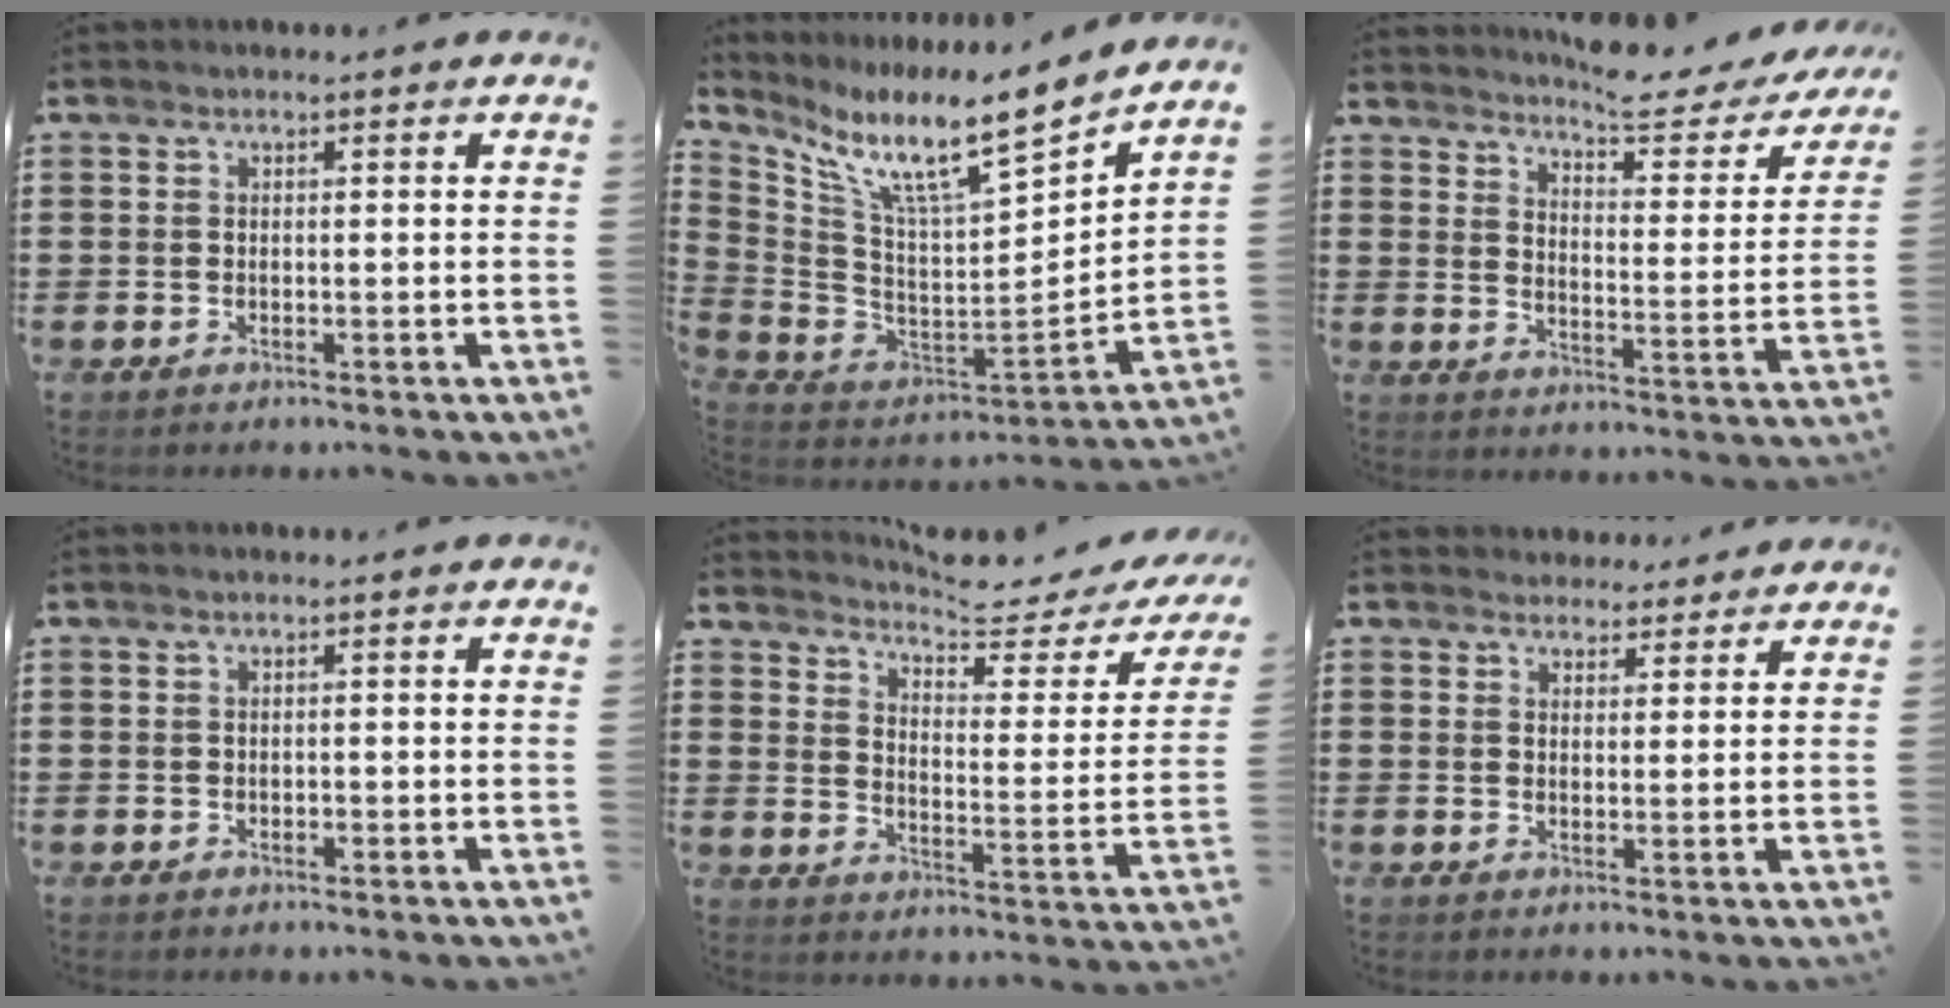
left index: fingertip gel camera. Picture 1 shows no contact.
{"total": 10.8, "force": [7.5, 1.4, 7.7], "torque": [-0.168, -0.059, 0.118]}
{"total": 6.3, "force": [5.8, 0.7, 2.5], "torque": [-0.051, -0.040, 0.093]}
{"total": 0.0}
{"total": 4.8, "force": [4.4, 0.2, 2.0], "torque": [-0.048, -0.039, 0.066]}
{"total": 3.1, "force": [2.9, 1.2, -0.1], "torque": [-0.001, -0.005, 0.054]}